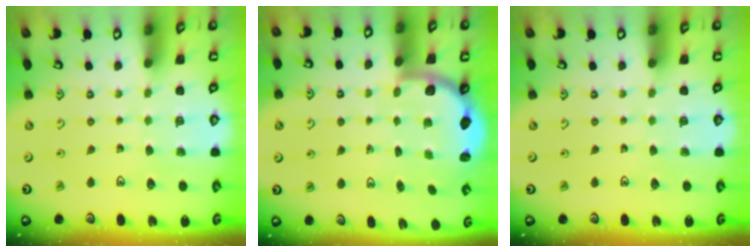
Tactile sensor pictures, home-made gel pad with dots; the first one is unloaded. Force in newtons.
{"total": 3.1, "press": 2.7, "slide": 1.5}
{"total": 0.0}